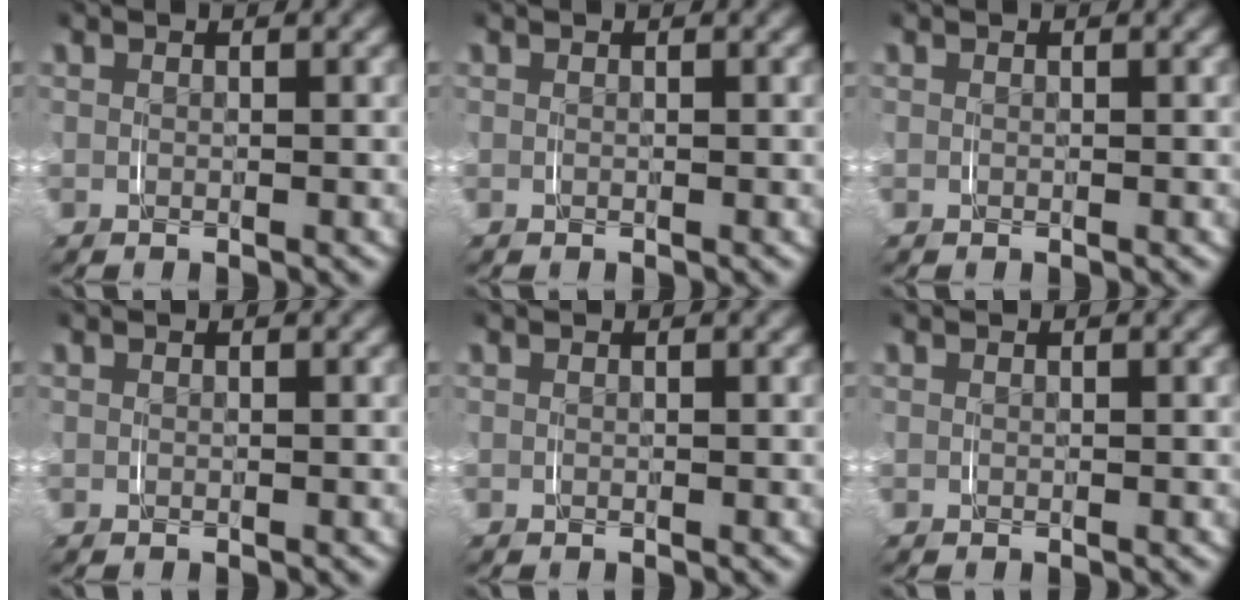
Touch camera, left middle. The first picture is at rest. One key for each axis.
{"total": 0.0}
{"total": 0.0}
{"total": 0.0}
{"total": 0.0}
{"total": 0.0}